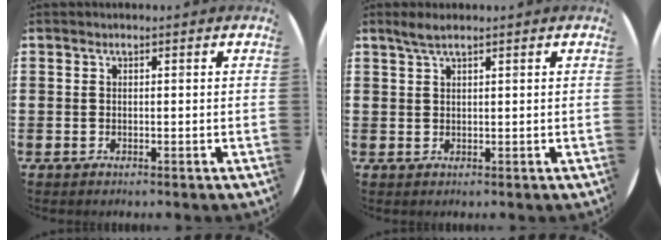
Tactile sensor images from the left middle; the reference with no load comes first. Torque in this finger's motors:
{"motor_torque": [0.47, -0.17, 0.04, 0.02]}